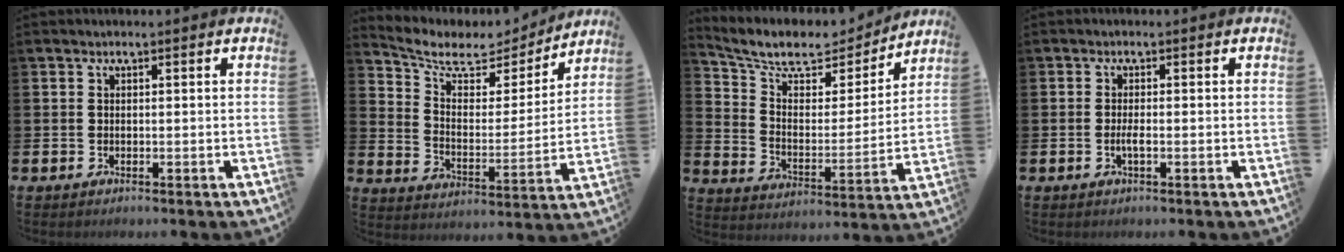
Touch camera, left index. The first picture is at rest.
{"total": 7.6, "force": [6.6, 3.0, 2.2], "torque": [-0.082, -0.047, 0.110]}
{"total": 9.1, "force": [8.0, 3.3, 2.9], "torque": [-0.093, -0.057, 0.134]}
{"total": 1.3, "force": [-0.4, 0.3, 1.2], "torque": [-0.025, 0.002, -0.008]}